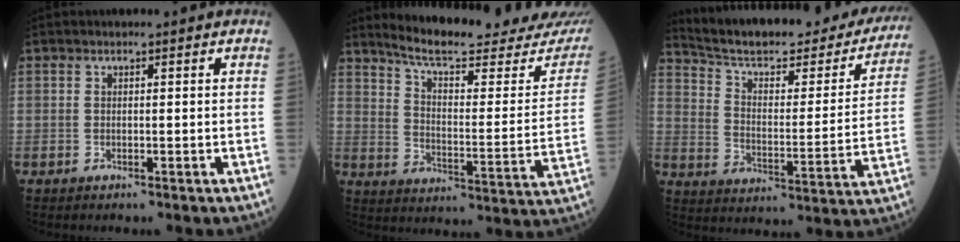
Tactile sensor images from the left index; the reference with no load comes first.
{"total": 22.8, "force": [21.1, 1.7, 8.5], "torque": [-0.123, -0.084, 0.274]}
{"total": 27.8, "force": [24.8, 6.1, 11.0], "torque": [-0.167, -0.046, 0.324]}